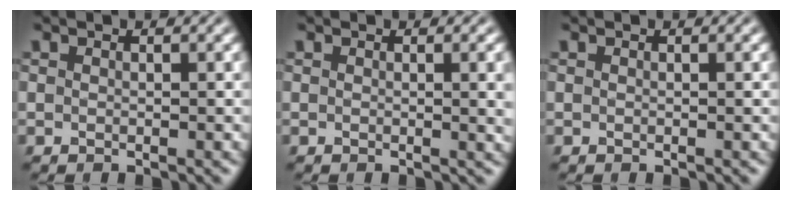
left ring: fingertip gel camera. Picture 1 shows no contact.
{"total": 2.5, "force": [0.2, 0.7, 2.4], "torque": [-0.022, 0.000, -0.001]}
{"total": 0.0}